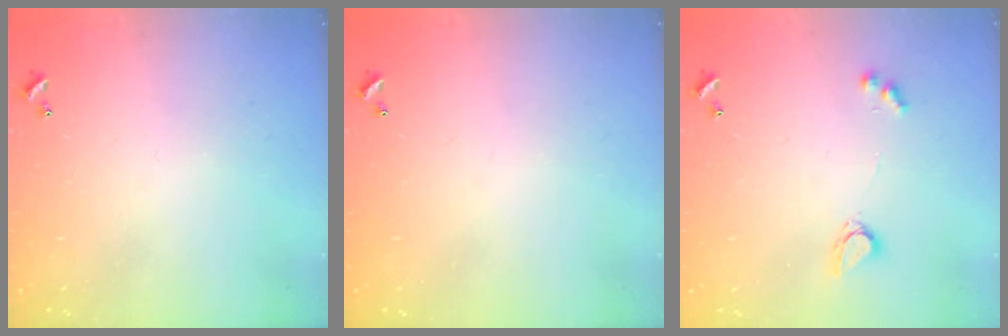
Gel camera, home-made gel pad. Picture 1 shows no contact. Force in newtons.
{"total": 2.8, "press": 2.8, "slide": 0.1}
{"total": 4.0, "press": 4.0, "slide": 0.3}